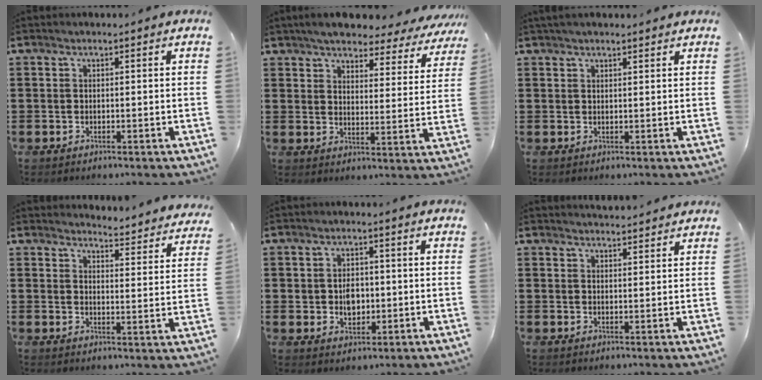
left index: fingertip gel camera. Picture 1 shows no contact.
{"total": 5.0, "force": [4.8, 0.6, 1.4], "torque": [-0.051, -0.032, 0.079]}
{"total": 1.6, "force": [1.4, 0.2, 0.6], "torque": [-0.013, 0.002, 0.027]}
{"total": 4.1, "force": [4.0, -0.1, 0.3], "torque": [-0.017, -0.030, 0.069]}
{"total": 4.1, "force": [0.1, 2.9, 2.9], "torque": [-0.046, 0.003, -0.003]}
{"total": 2.2, "force": [2.2, 0.1, 0.0], "torque": [-0.006, -0.003, 0.043]}